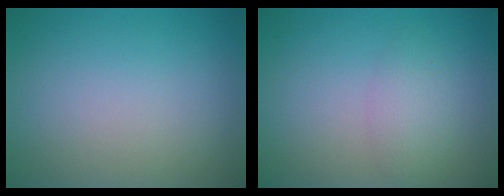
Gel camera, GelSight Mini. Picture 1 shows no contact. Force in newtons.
{"total": 2.1, "press": 2.1, "slide": 0.1}